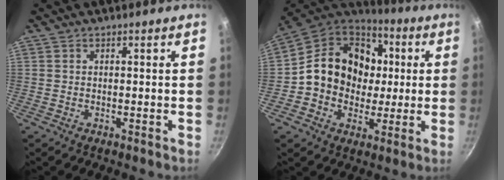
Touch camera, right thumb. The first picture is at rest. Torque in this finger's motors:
{"motor_torque": [-0.76, 1.43, 0.84, -0.95, 0.15]}